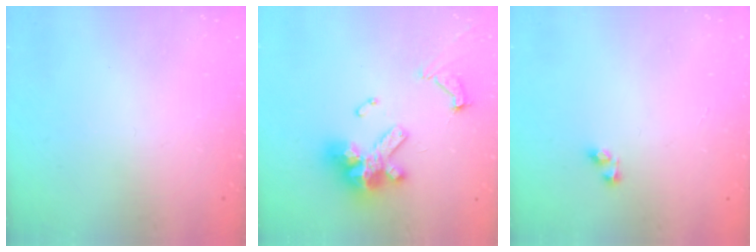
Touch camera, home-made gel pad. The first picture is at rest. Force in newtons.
{"total": 15.5, "press": 15.4, "slide": 1.8}
{"total": 3.8, "press": 3.6, "slide": 1.2}